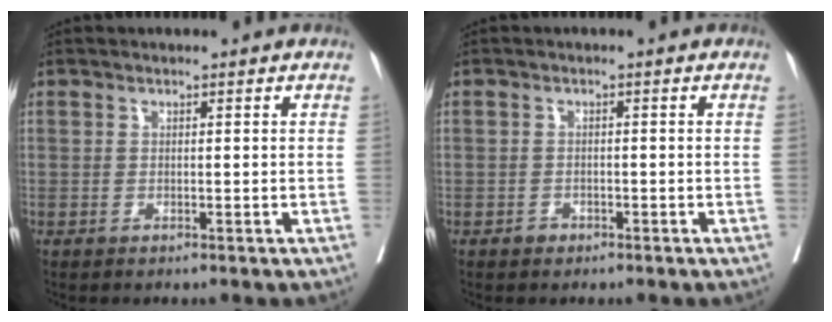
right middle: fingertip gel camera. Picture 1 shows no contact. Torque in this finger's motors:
{"motor_torque": [0.24, -0.05, -0.11, -0.04]}